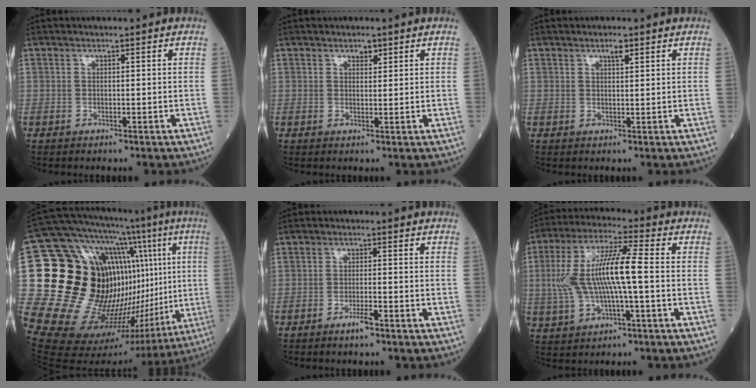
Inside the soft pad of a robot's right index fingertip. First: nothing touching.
{"total": 1.8, "force": [1.2, 1.0, 1.0], "torque": [-0.022, 0.001, 0.022]}
{"total": 1.9, "force": [1.2, 0.6, 1.4], "torque": [-0.032, 0.001, 0.022]}
{"total": 35.1, "force": [3.8, 13.0, 32.3], "torque": [-0.502, 0.053, 0.080]}
{"total": 2.9, "force": [-1.9, 0.4, 2.2], "torque": [-0.044, -0.002, -0.033]}
{"total": 13.2, "force": [-0.4, 2.7, 13.0], "torque": [-0.277, 0.018, -0.003]}